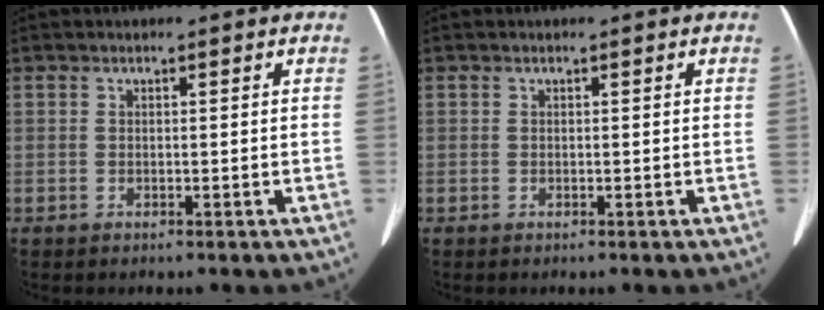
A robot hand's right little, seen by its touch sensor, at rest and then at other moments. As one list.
[{"total": 0.0}]